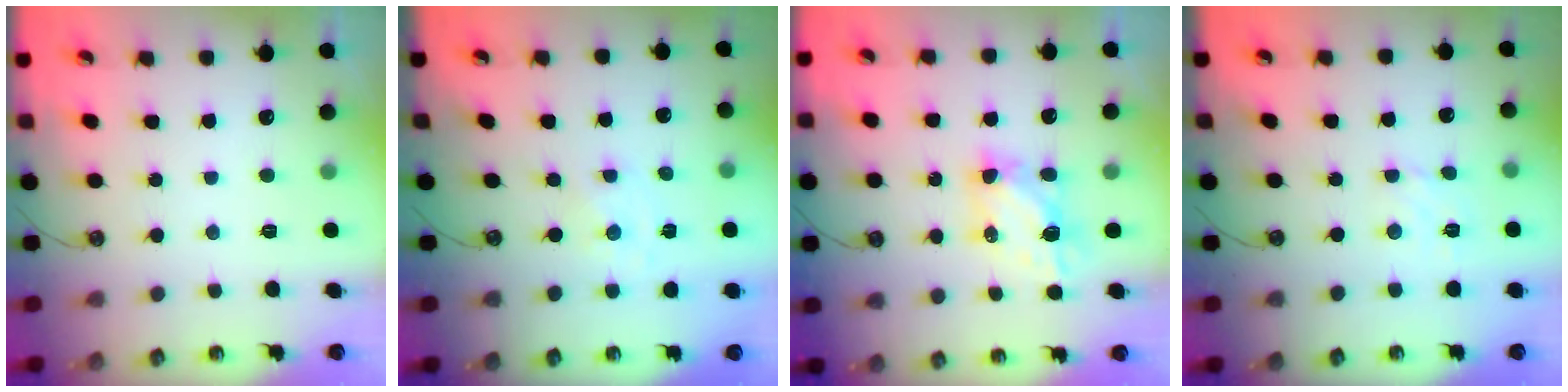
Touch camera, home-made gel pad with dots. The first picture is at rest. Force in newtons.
{"total": 0.0}
{"total": 6.2, "press": 6.2, "slide": 0.2}
{"total": 2.3, "press": 2.3, "slide": 0.5}